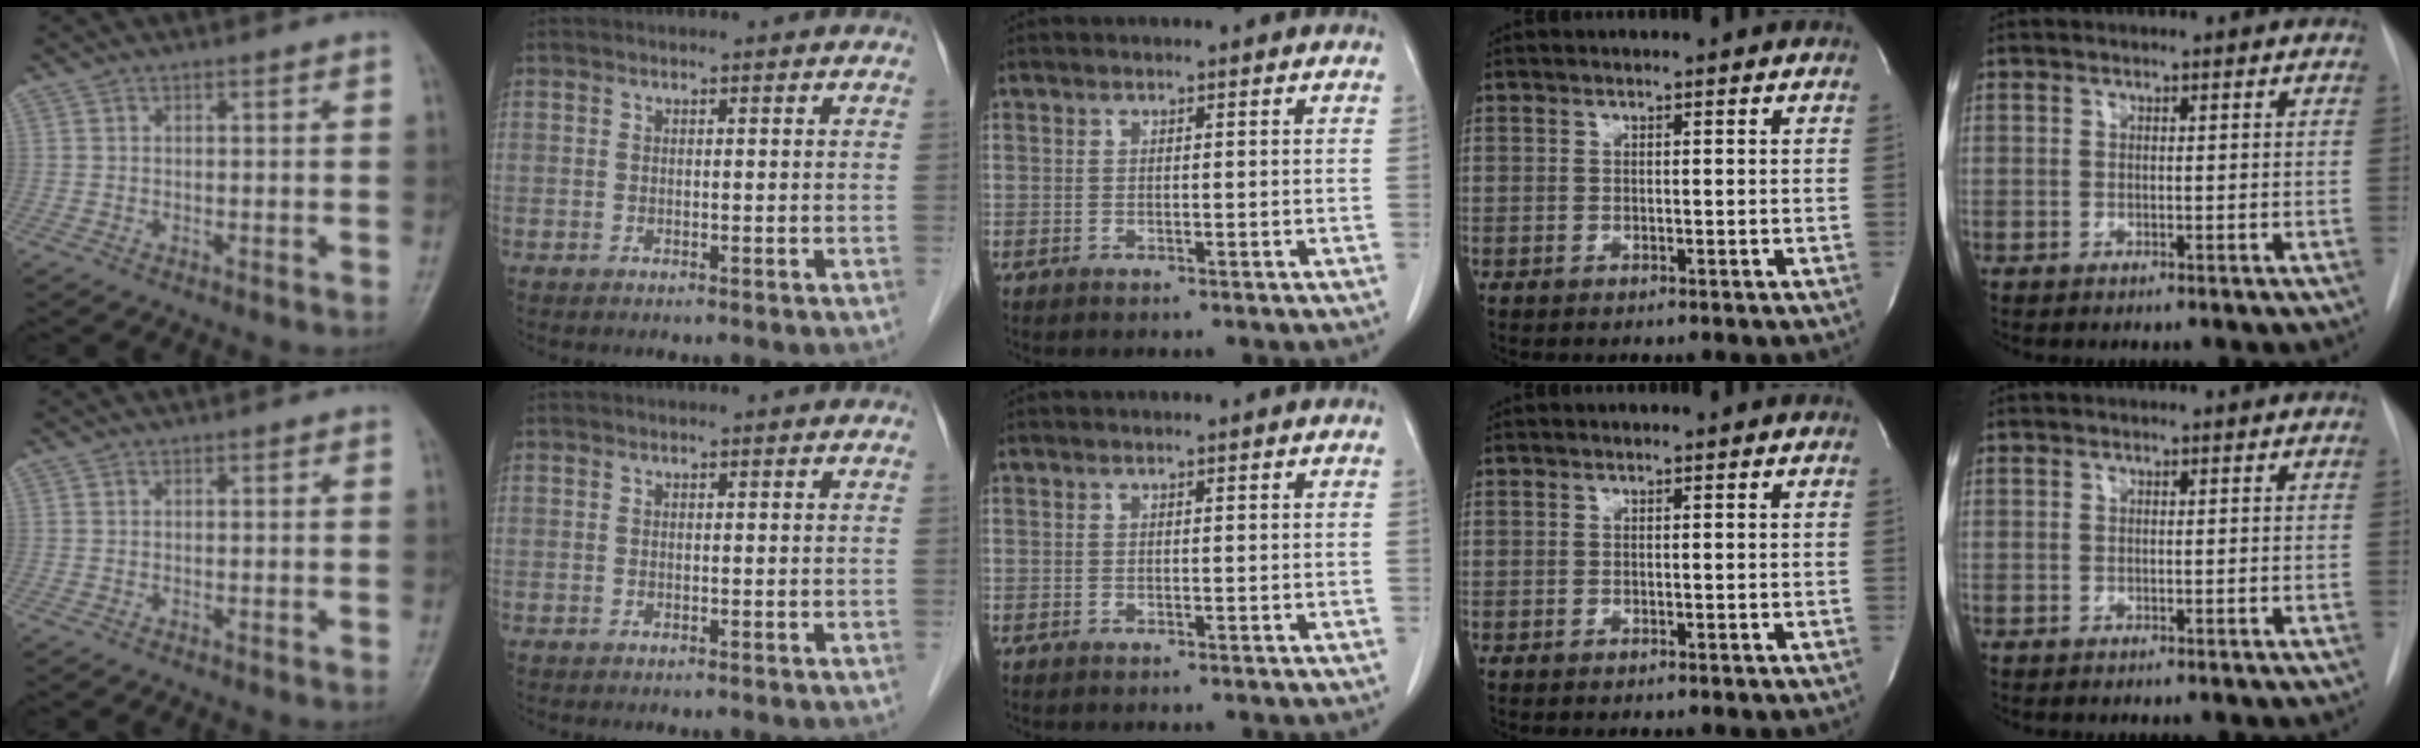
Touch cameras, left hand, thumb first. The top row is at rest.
{}